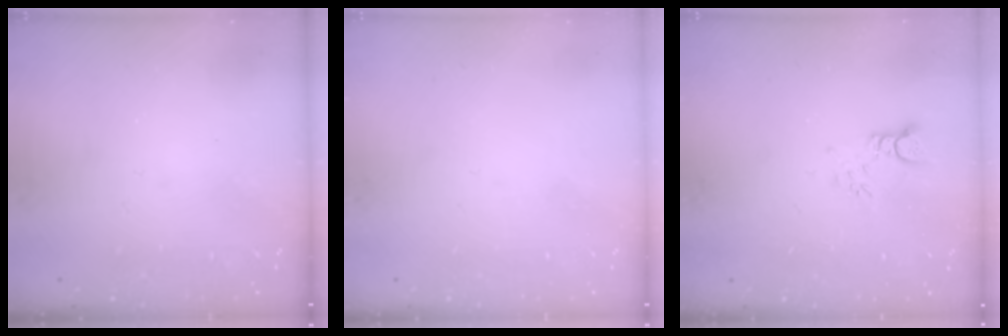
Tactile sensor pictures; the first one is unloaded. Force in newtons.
{"total": 0.0}
{"total": 2.8, "press": 2.8, "slide": 0.4}